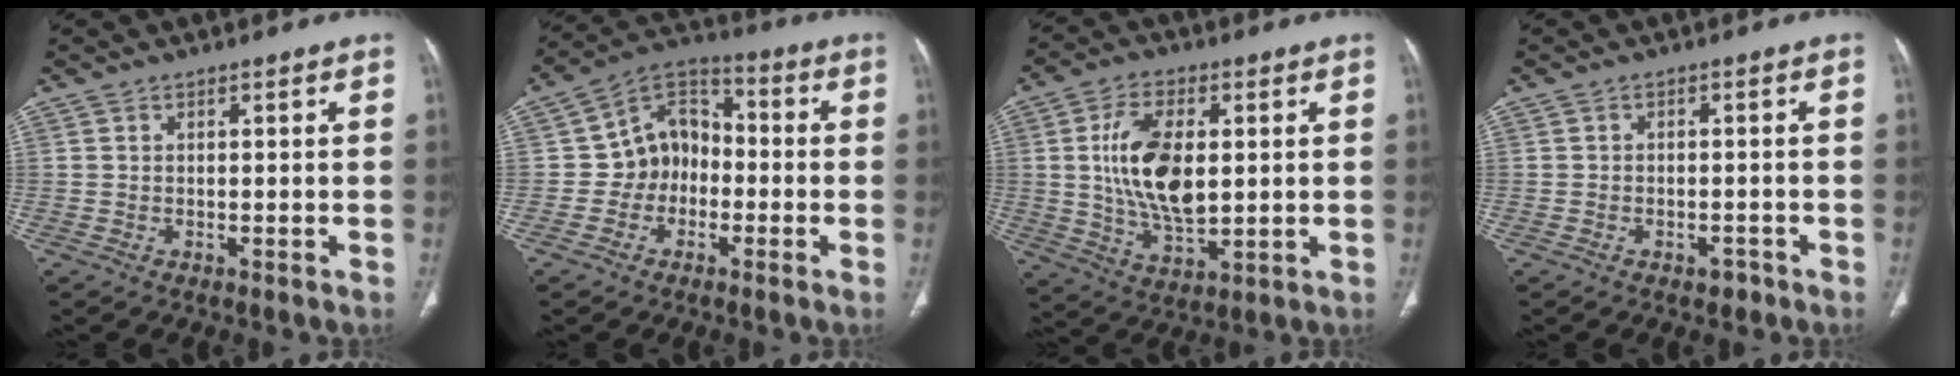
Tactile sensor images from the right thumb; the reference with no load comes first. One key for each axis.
{"total": 10.2, "fx": -1.9, "fy": 8.5, "fz": 5.4, "tx": -0.043, "ty": 0.039, "tz": -0.050}
{"total": 14.4, "fx": 1.8, "fy": 7.6, "fz": 12.1, "tx": -0.218, "ty": -0.011, "tz": 0.038}
{"total": 1.9, "fx": -1.2, "fy": 1.2, "fz": 0.7, "tx": -0.003, "ty": 0.008, "tz": -0.014}